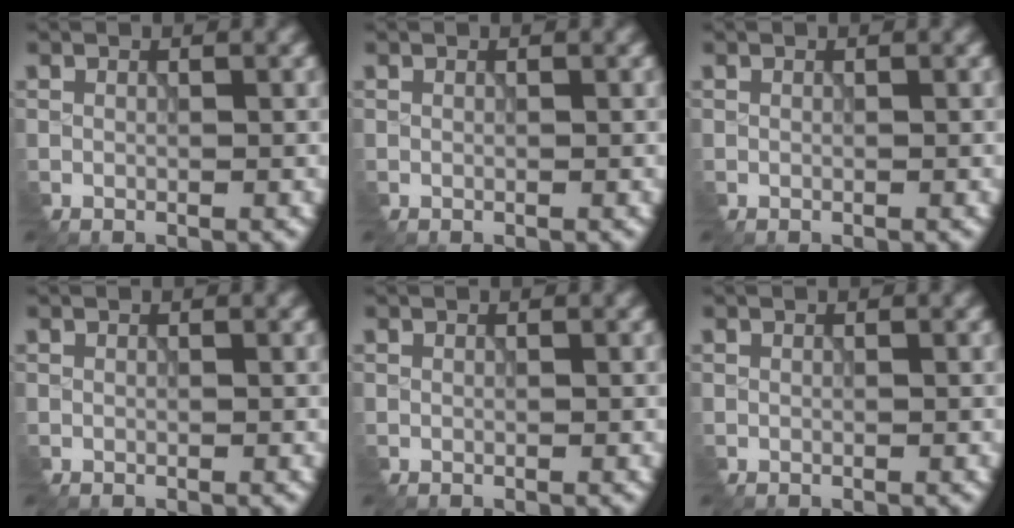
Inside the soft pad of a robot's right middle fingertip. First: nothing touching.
{"total": 0.0}
{"total": 0.0}
{"total": 0.0}
{"total": 0.0}
{"total": 0.0}